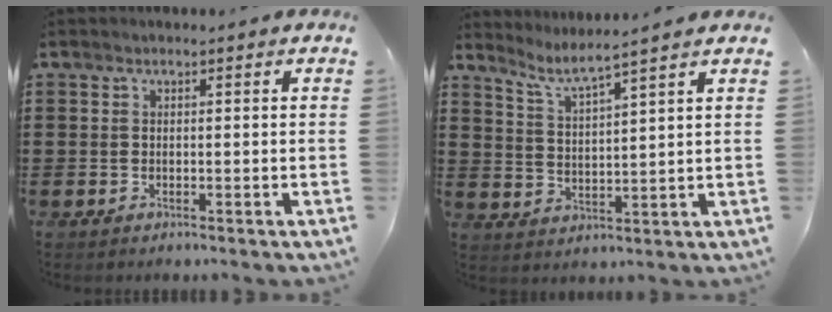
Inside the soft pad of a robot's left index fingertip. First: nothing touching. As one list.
[{"total": 4.2, "force": [3.5, -0.6, 2.2], "torque": [-0.059, -0.024, 0.057]}]